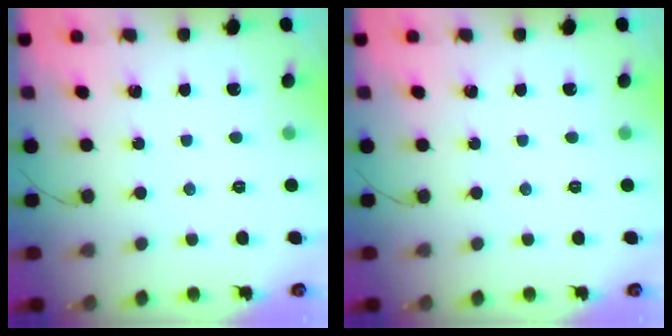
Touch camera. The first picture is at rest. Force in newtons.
{"total": 0.0}